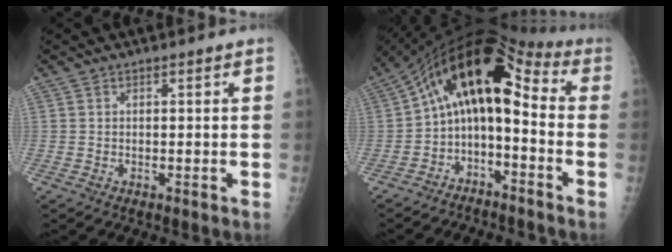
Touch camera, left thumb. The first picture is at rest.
{"total": 14.0, "force": [-1.5, 7.6, 11.6], "torque": [-0.162, 0.099, -0.036]}